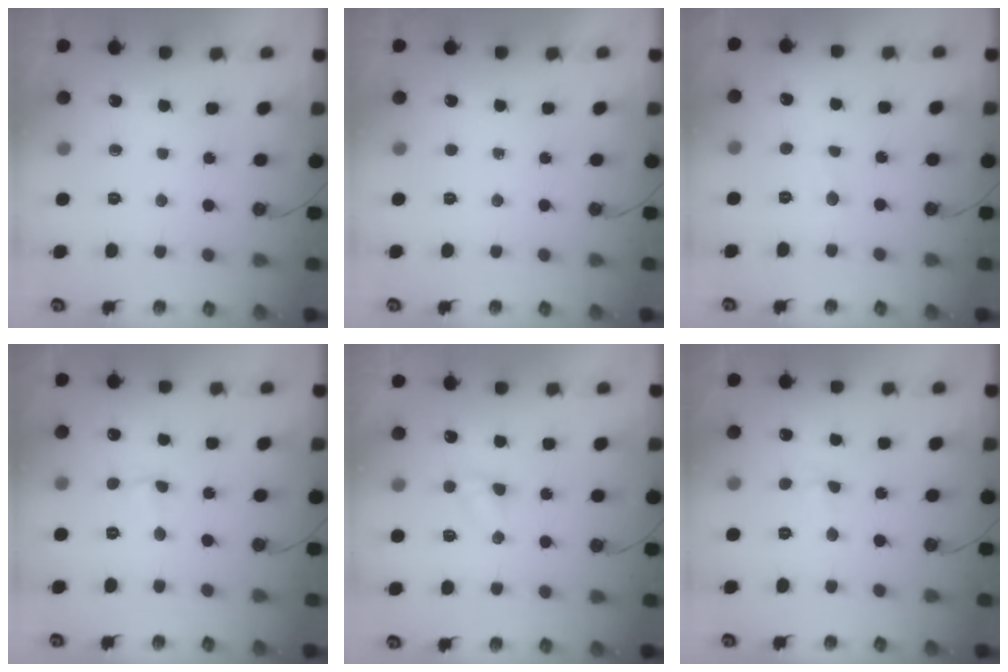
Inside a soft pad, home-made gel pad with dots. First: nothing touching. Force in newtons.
{"total": 0.0}
{"total": 1.7, "press": 1.6, "slide": 0.6}
{"total": 2.0, "press": 1.9, "slide": 0.6}
{"total": 3.7, "press": 3.7, "slide": 0.5}
{"total": 2.5, "press": 2.1, "slide": 1.4}